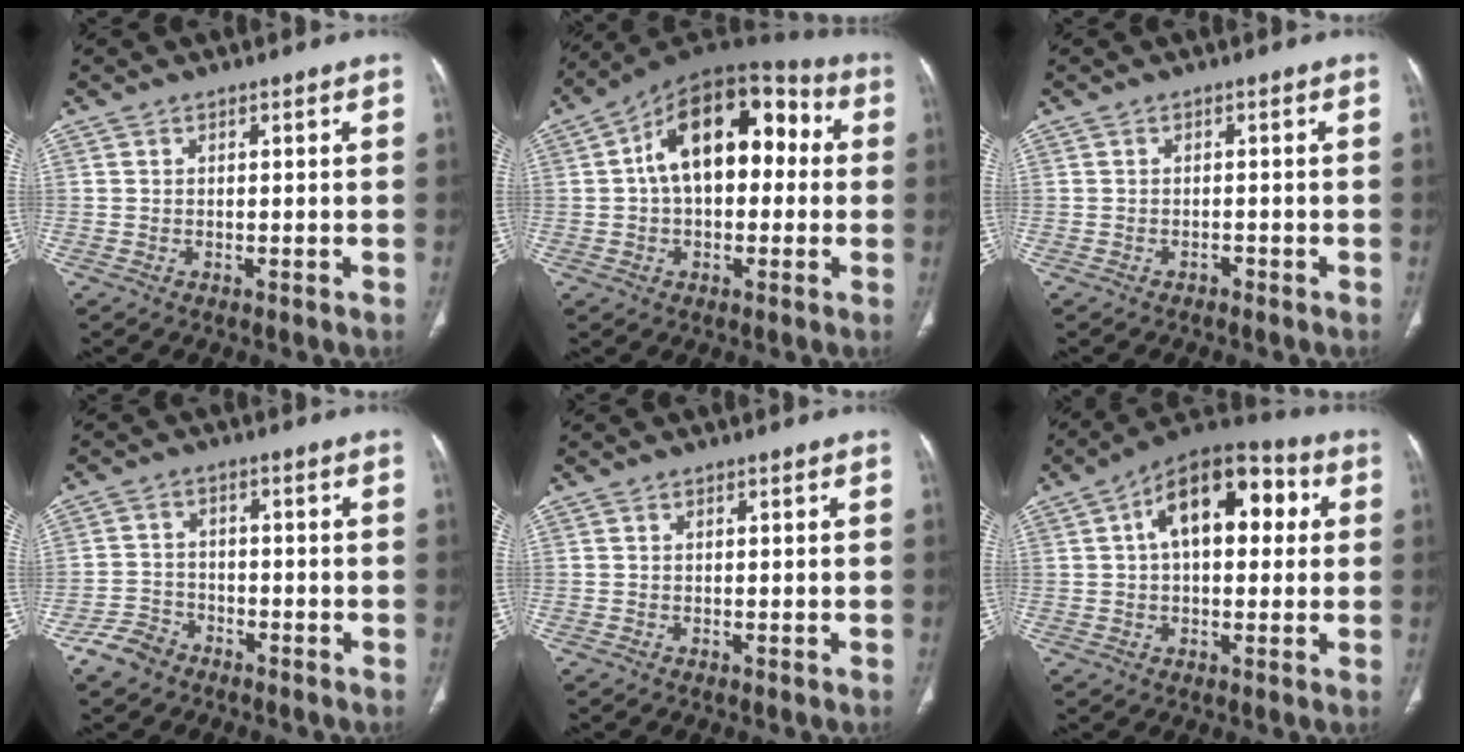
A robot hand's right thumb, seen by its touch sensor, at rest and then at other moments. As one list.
[{"total": 18.2, "force": [2.3, 10.9, 14.3], "torque": [-0.194, 0.050, 0.026]}, {"total": 0.7, "force": [-0.6, 0.4, 0.1], "torque": [-0.003, 0.004, -0.013]}, {"total": 4.9, "force": [-3.6, 3.1, 1.1], "torque": [-0.017, 0.020, -0.070]}, {"total": 0.0}, {"total": 16.0, "force": [3.7, 8.8, 12.8], "torque": [-0.166, 0.033, 0.048]}]